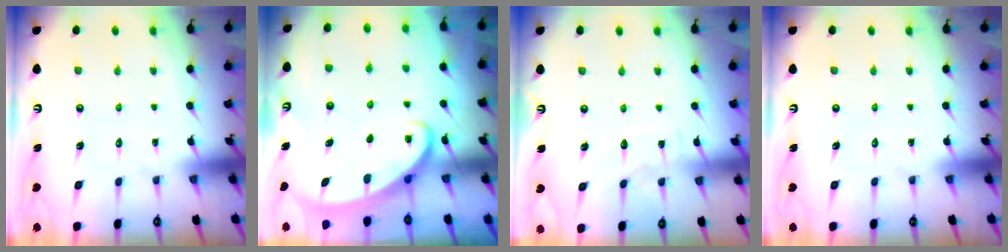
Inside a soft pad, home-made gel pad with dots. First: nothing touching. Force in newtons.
{"total": 2.5, "press": 2.5, "slide": 0.3}
{"total": 5.0, "press": 4.9, "slide": 0.4}
{"total": 0.0}